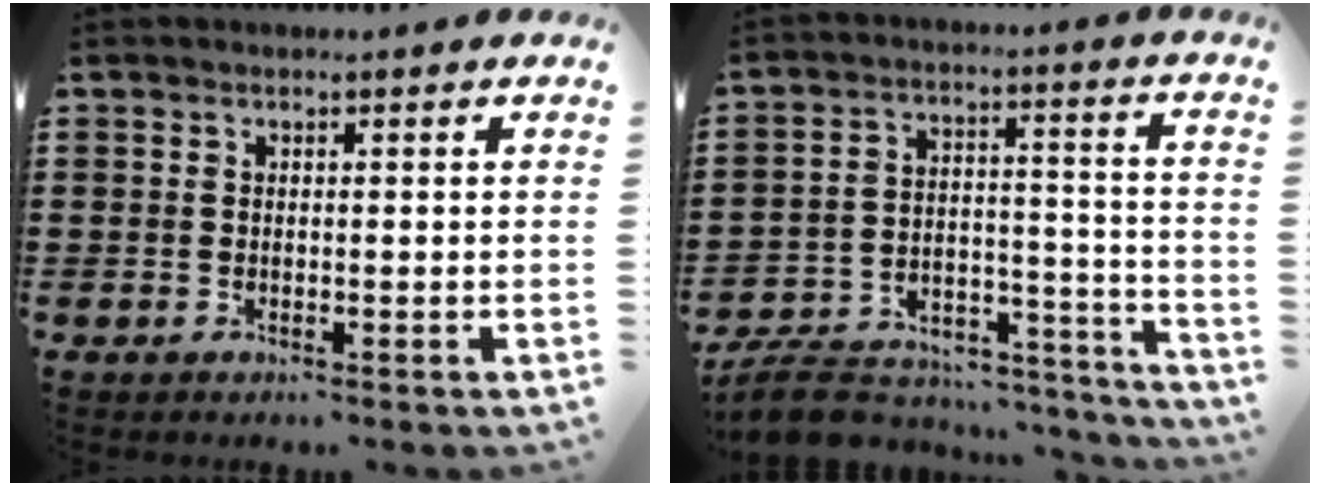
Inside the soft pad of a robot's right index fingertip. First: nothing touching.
{"total": 8.2, "force": [-7.4, 2.7, 2.5], "torque": [-0.042, 0.021, -0.140]}